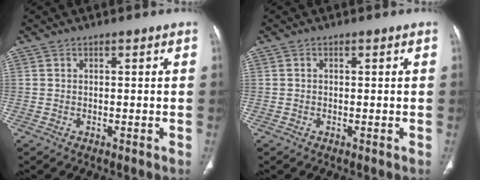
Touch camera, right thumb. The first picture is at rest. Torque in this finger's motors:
{"motor_torque": [-0.32, 0.06, -0.61, 0.17, -0.04]}